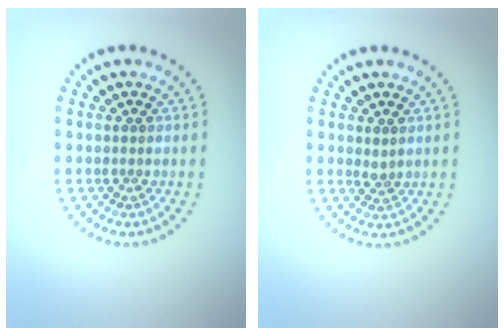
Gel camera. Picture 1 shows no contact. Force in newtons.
{"total": 0.9, "press": 0.7, "slide": 0.6}